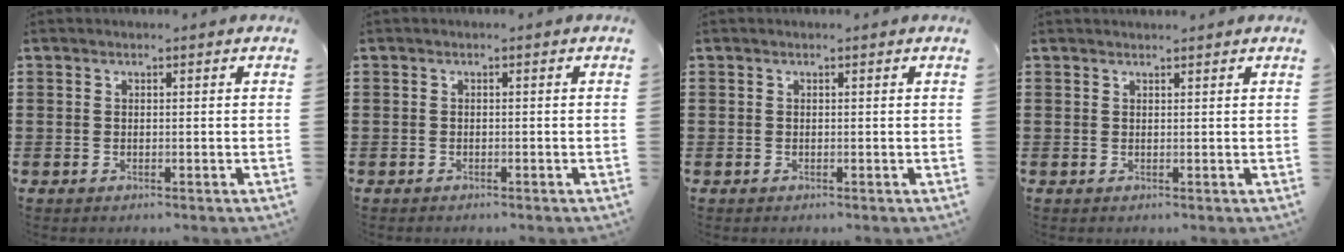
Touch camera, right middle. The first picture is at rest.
{"total": 0.7, "force": [-0.5, 0.4, -0.2], "torque": [0.003, 0.003, -0.012]}
{"total": 0.0}
{"total": 0.8, "force": [0.8, 0.0, 0.0], "torque": [-0.002, -0.003, 0.016]}